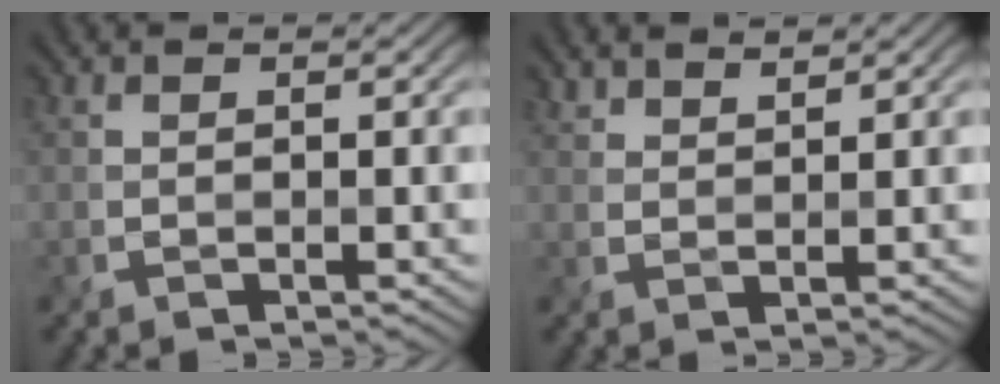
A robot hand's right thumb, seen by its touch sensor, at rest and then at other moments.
{"total": 2.6, "force": [2.4, 0.6, 0.9], "torque": [-0.019, -0.001, 0.049]}